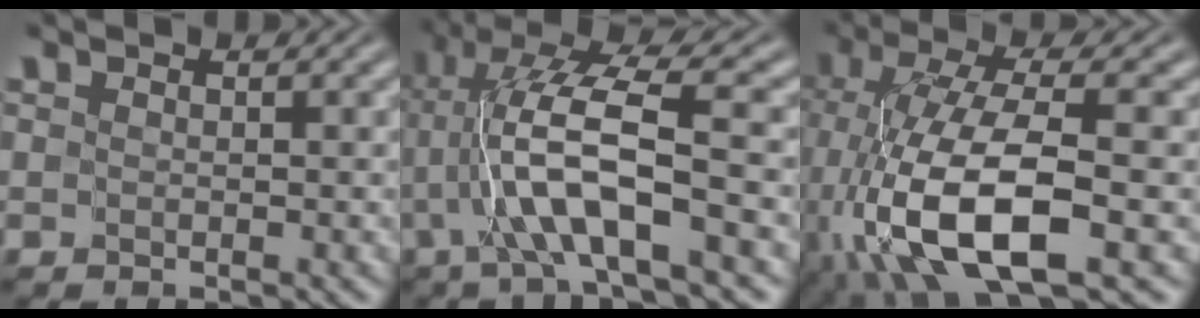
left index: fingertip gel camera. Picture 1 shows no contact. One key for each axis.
{"total": 8.1, "fx": -1.6, "fy": 1.6, "fz": 7.8, "tx": -0.149, "ty": 0.017, "tz": -0.032}
{"total": 12.1, "fx": -4.4, "fy": 4.1, "fz": 10.5, "tx": -0.212, "ty": -0.005, "tz": -0.082}